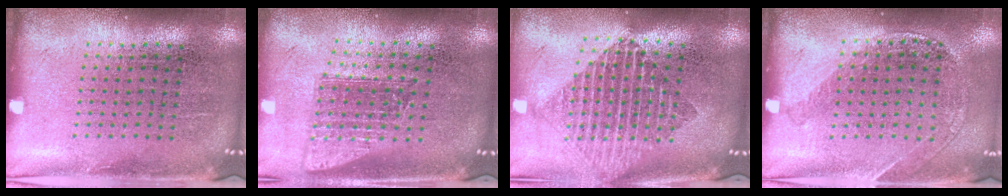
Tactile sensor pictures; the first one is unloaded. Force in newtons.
{"total": 1.6, "press": 1.2, "slide": 1.0}
{"total": 1.9, "press": 1.5, "slide": 1.1}
{"total": 1.1, "press": 1.1, "slide": 0.2}